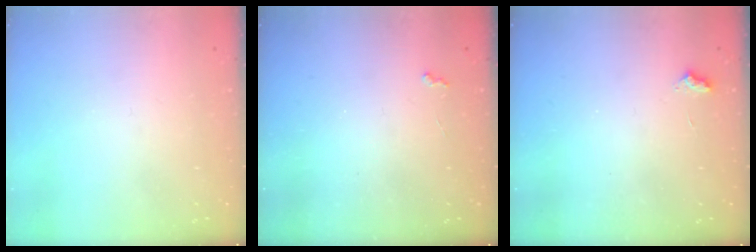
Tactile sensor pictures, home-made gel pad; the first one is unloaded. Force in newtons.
{"total": 2.6, "press": 2.6, "slide": 0.5}
{"total": 2.7, "press": 2.7, "slide": 0.4}